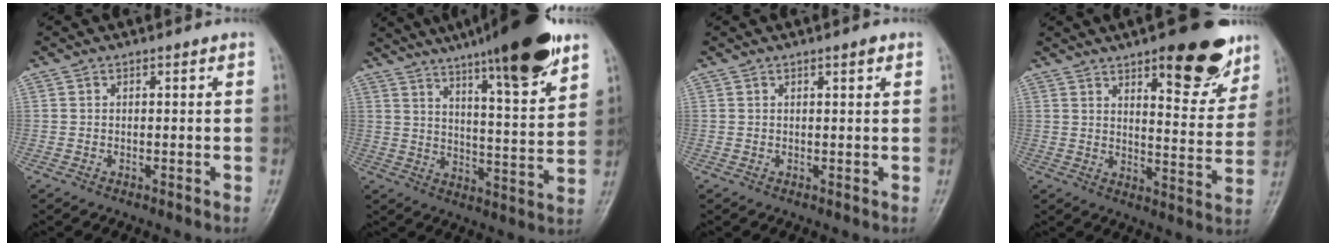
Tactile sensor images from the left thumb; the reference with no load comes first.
{"total": 21.0, "force": [14.4, 3.2, 15.0], "torque": [-0.204, -0.059, 0.216]}
{"total": 1.5, "force": [0.9, 0.3, 1.2], "torque": [-0.018, -0.003, 0.013]}
{"total": 17.2, "force": [10.5, 5.9, 12.3], "torque": [-0.117, -0.055, 0.148]}